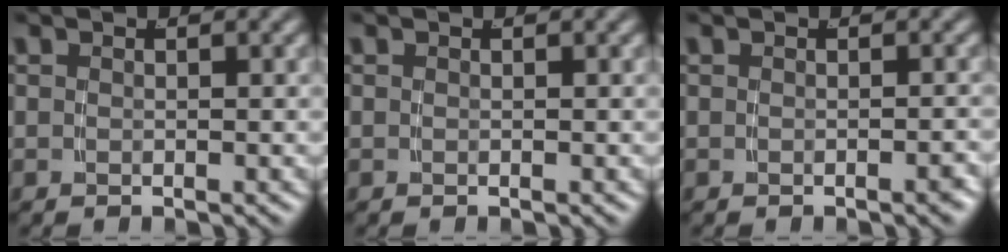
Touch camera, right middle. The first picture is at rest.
{"total": 0.0}
{"total": 0.6, "force": [-0.5, 0.0, 0.4], "torque": [-0.003, 0.006, -0.010]}